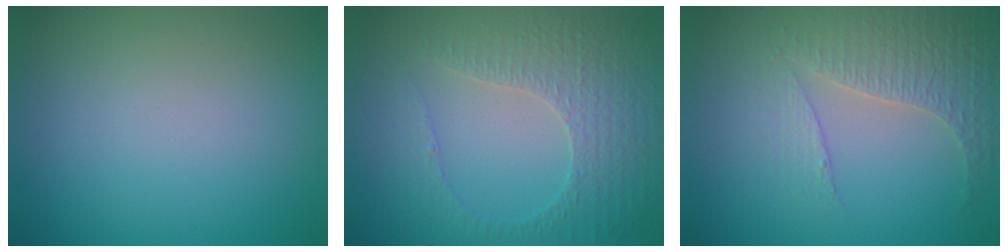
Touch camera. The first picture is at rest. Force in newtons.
{"total": 4.6, "press": 3.3, "slide": 3.2}
{"total": 3.6, "press": 2.8, "slide": 2.3}